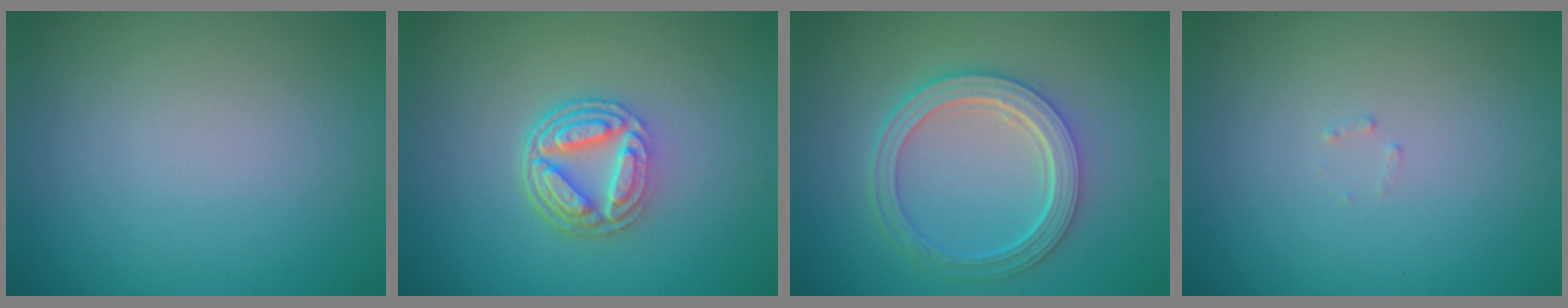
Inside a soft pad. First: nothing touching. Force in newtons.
{"total": 5.0, "press": 3.5, "slide": 3.5}
{"total": 5.1, "press": 3.9, "slide": 3.3}
{"total": 0.6, "press": 0.6, "slide": 0.1}